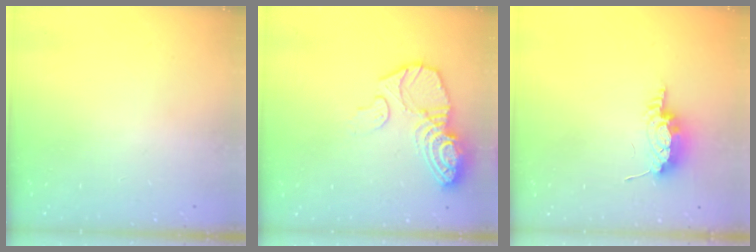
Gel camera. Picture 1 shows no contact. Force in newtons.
{"total": 11.4, "press": 11.4, "slide": 1.2}
{"total": 7.9, "press": 7.8, "slide": 1.0}